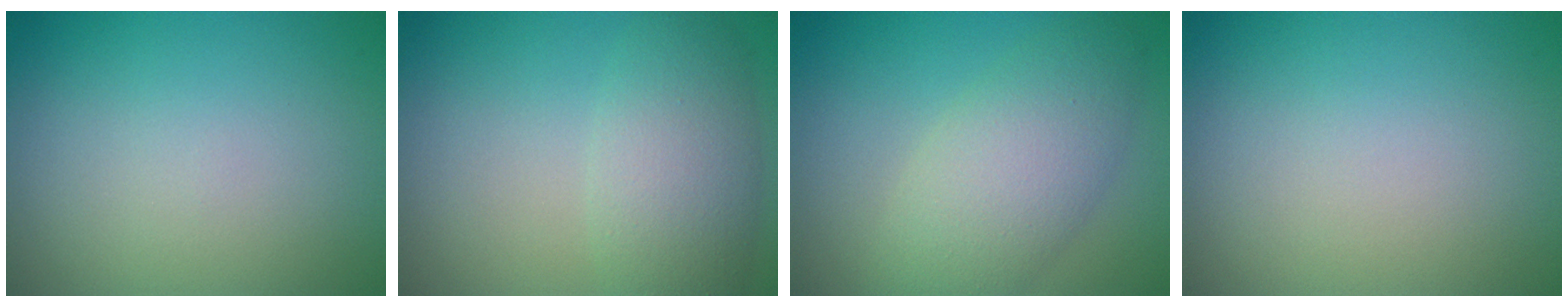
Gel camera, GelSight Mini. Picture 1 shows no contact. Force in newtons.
{"total": 4.6, "press": 4.6, "slide": 0.3}
{"total": 5.4, "press": 5.4, "slide": 0.3}
{"total": 0.0}